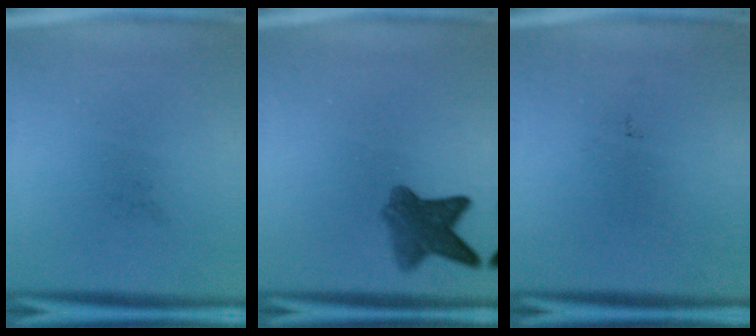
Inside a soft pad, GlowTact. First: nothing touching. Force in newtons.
{"total": 5.7}
{"total": 0.0}